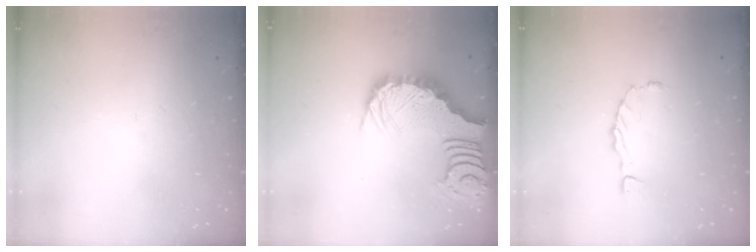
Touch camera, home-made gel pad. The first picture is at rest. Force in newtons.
{"total": 3.7, "press": 3.6, "slide": 0.8}
{"total": 0.0}